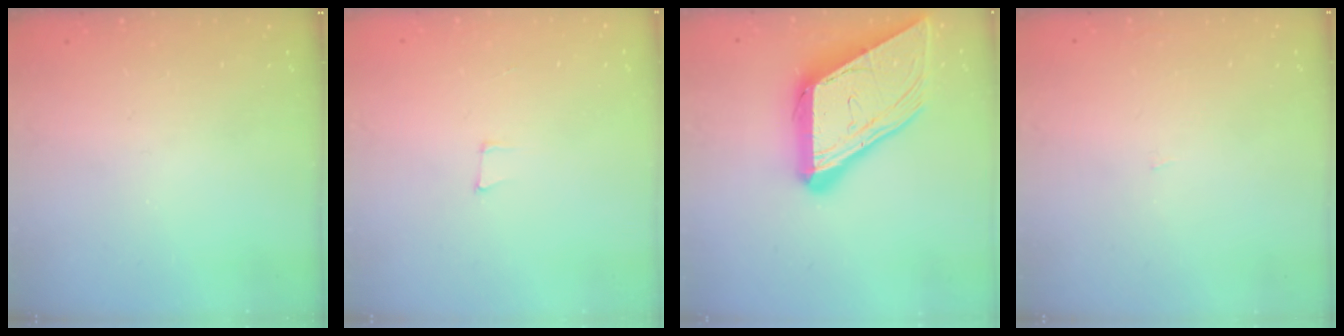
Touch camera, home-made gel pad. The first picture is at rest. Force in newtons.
{"total": 4.1, "press": 3.2, "slide": 2.7}
{"total": 19.0, "press": 18.8, "slide": 2.1}
{"total": 0.9, "press": 0.9, "slide": 0.0}